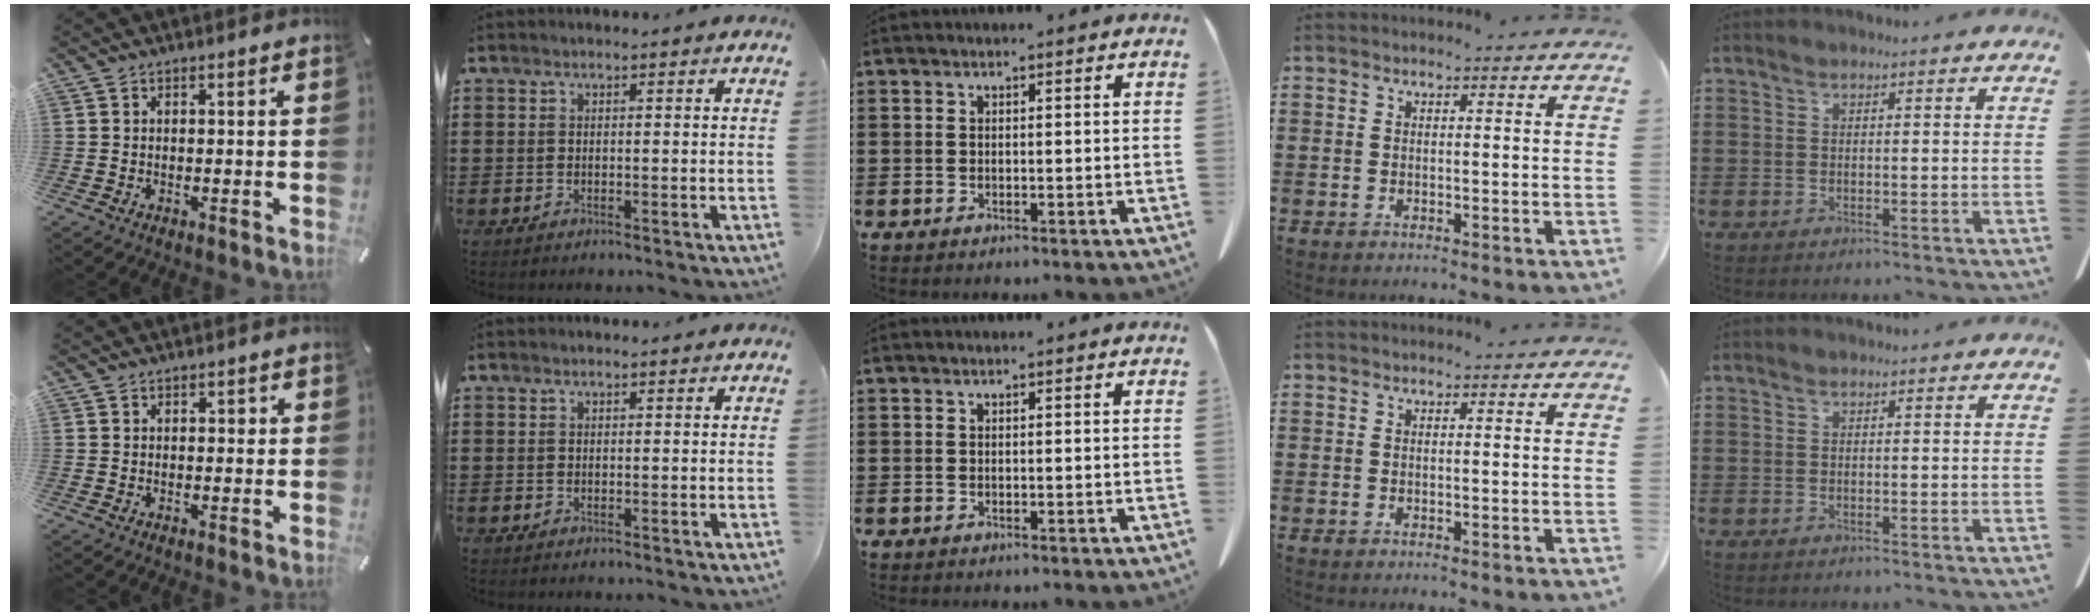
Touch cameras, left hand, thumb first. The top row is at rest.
{"thumb": {"total": 1.1, "force": [0.2, 0.8, 0.7], "torque": [-0.006, 0.003, -0.001]}}